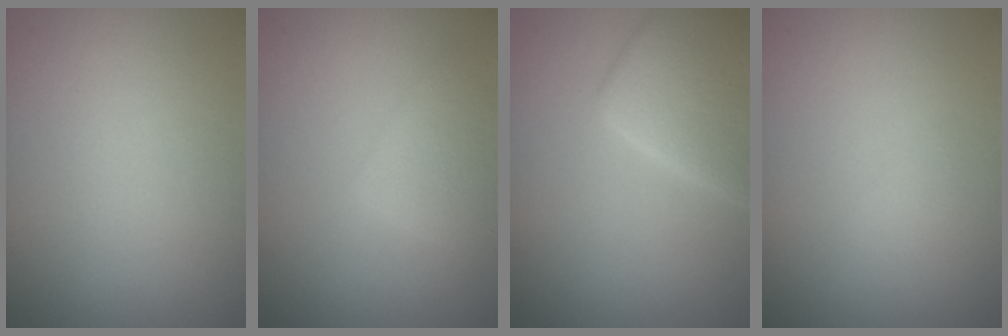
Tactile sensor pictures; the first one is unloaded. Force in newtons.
{"total": 2.4, "press": 2.4, "slide": 0.2}
{"total": 5.3, "press": 5.3, "slide": 0.4}
{"total": 0.6, "press": 0.6, "slide": 0.0}